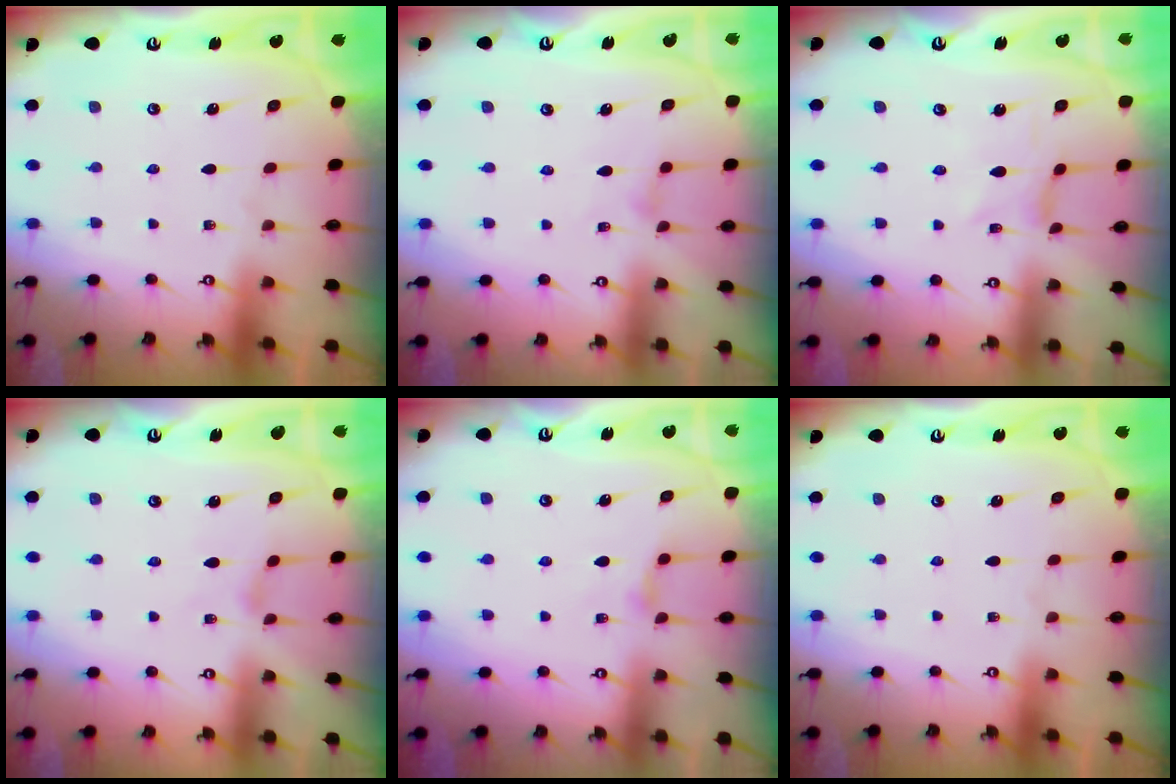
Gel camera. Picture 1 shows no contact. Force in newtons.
{"total": 0.0}
{"total": 0.6, "press": 0.5, "slide": 0.3}
{"total": 0.9, "press": 0.9, "slide": 0.3}
{"total": 3.0, "press": 3.0, "slide": 0.6}
{"total": 0.0}